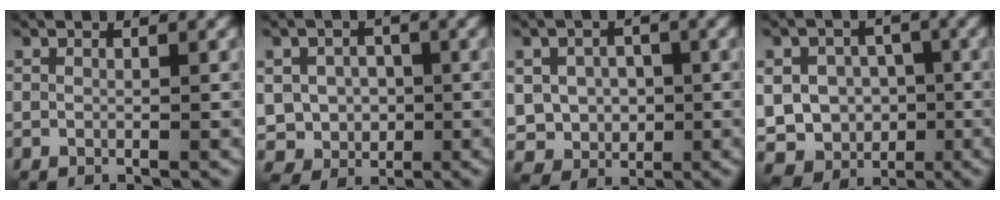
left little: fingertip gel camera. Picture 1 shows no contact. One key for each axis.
{"total": 4.8, "fx": 0.0, "fy": 4.3, "fz": 2.1, "tx": -0.034, "ty": 0.000, "tz": -0.014}
{"total": 5.1, "fx": 0.2, "fy": 4.4, "fz": 2.5, "tx": -0.045, "ty": 0.001, "tz": -0.006}
{"total": 10.0, "fx": -1.3, "fy": 8.8, "fz": 4.4, "tx": -0.090, "ty": 0.012, "tz": -0.050}